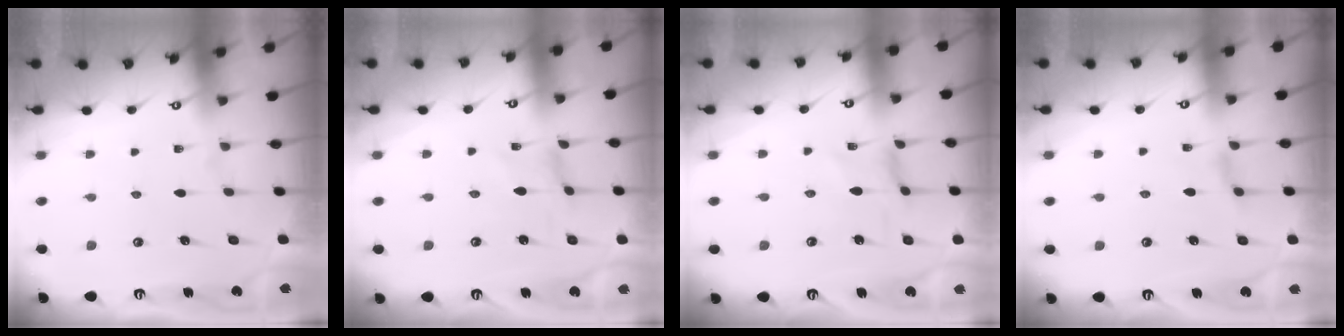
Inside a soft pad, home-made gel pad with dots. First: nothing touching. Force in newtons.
{"total": 0.5, "press": 0.5, "slide": 0.2}
{"total": 0.0}
{"total": 1.5, "press": 1.5, "slide": 0.3}